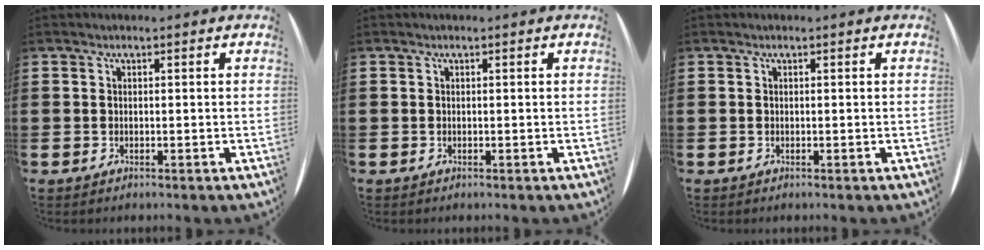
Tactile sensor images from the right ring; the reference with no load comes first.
{"total": 0.0}
{"total": 0.0}